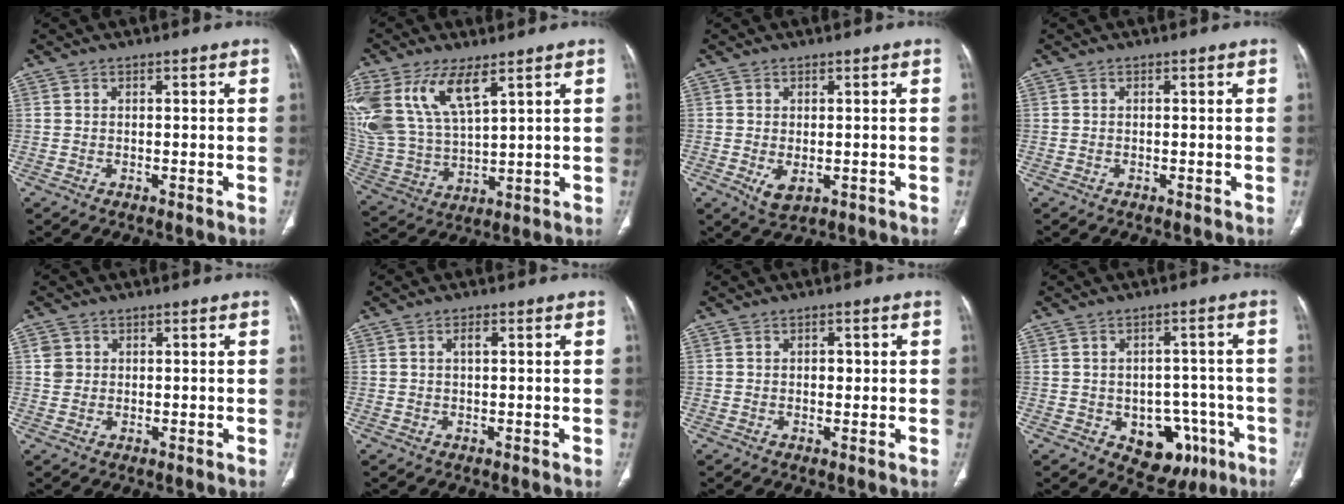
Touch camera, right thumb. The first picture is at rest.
{"total": 17.1, "force": [8.4, 7.9, 12.6], "torque": [-0.275, -0.022, 0.179]}
{"total": 3.7, "force": [-0.8, 2.2, 2.9], "torque": [-0.048, -0.007, -0.001]}
{"total": 0.0}
{"total": 2.3, "force": [0.6, 2.1, 0.7], "torque": [-0.004, -0.001, 0.013]}
{"total": 1.5, "force": [0.4, 0.6, 1.3], "torque": [-0.027, 0.005, 0.007]}
{"total": 2.0, "force": [0.3, 1.4, 1.5], "torque": [-0.014, 0.002, 0.003]}
{"total": 9.2, "force": [-3.5, 6.7, 5.2], "torque": [-0.029, 0.026, -0.031]}